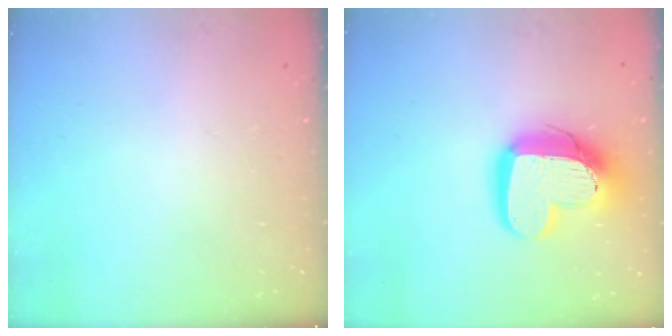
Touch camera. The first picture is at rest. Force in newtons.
{"total": 16.6, "press": 16.6, "slide": 1.3}